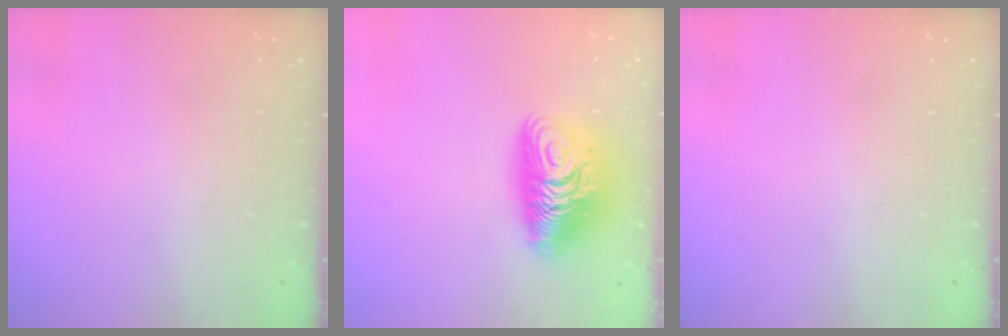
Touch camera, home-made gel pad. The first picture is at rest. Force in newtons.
{"total": 14.1, "press": 14.0, "slide": 1.2}
{"total": 0.0}